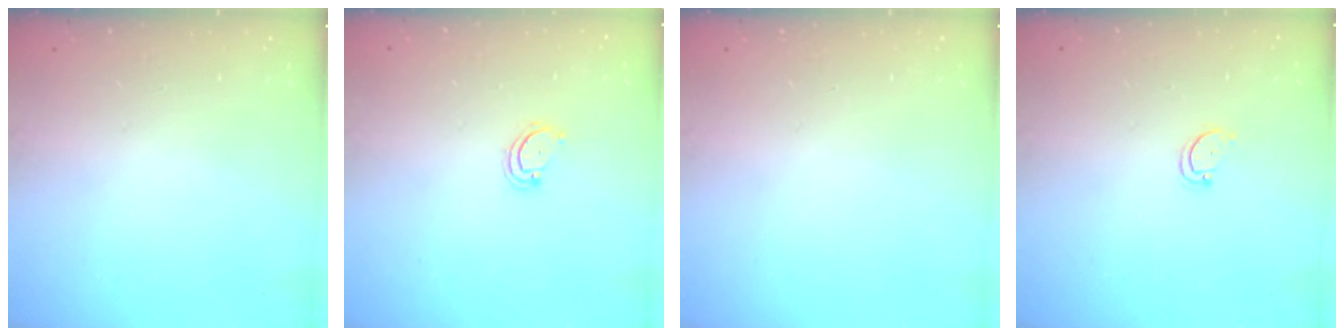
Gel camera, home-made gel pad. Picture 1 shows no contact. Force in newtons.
{"total": 2.6, "press": 2.6, "slide": 0.3}
{"total": 0.0}
{"total": 2.9, "press": 2.9, "slide": 0.4}